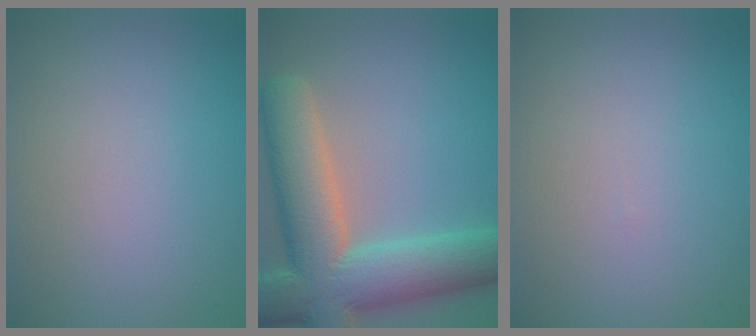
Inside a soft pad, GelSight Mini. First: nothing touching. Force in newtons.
{"total": 12.0, "press": 11.9, "slide": 1.0}
{"total": 0.0}